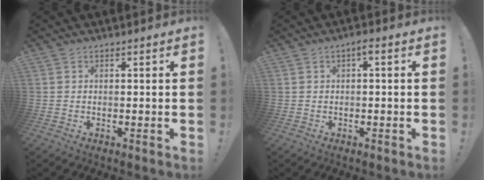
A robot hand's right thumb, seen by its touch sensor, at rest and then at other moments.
{"total": 1.7, "force": [-0.3, 0.2, 1.7], "torque": [-0.031, 0.006, -0.009]}